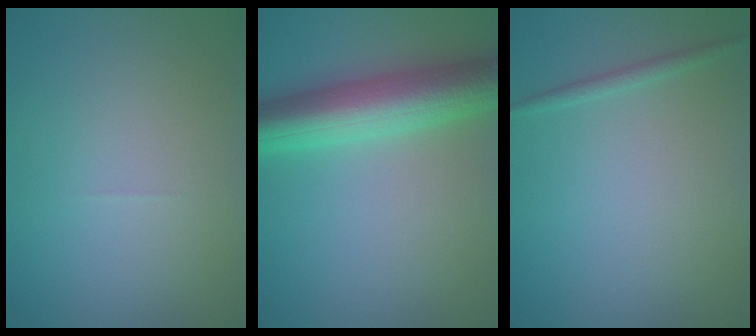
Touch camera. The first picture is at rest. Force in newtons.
{"total": 7.6, "press": 7.6, "slide": 0.1}
{"total": 0.9, "press": 0.9, "slide": 0.1}